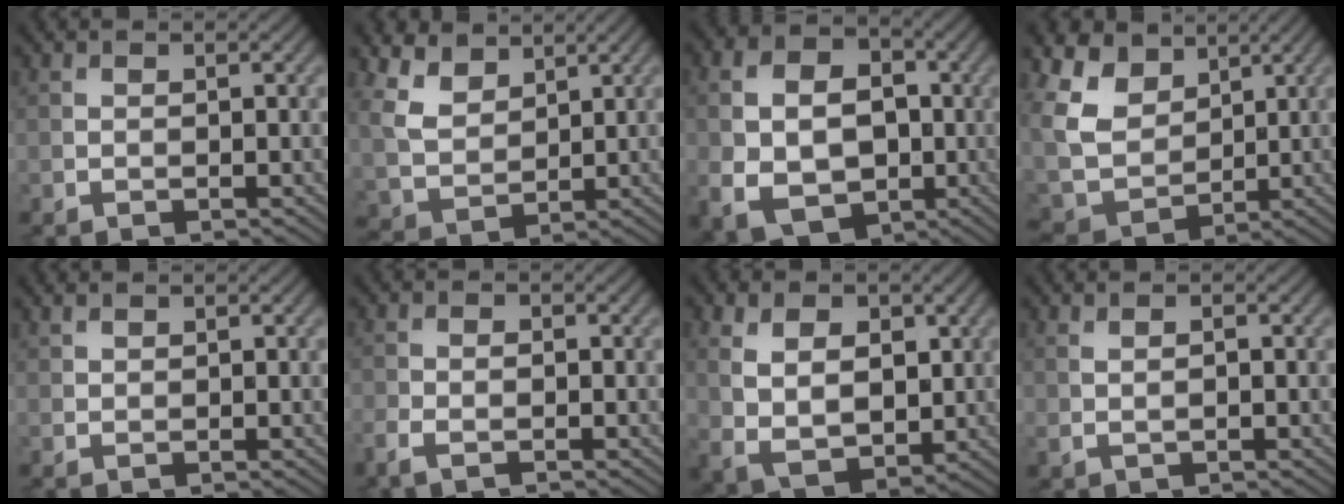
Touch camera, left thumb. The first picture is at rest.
{"total": 6.6, "force": [4.2, 3.8, 3.4], "torque": [-0.100, -0.005, 0.089]}
{"total": 11.5, "force": [-1.9, 8.7, 7.3], "torque": [-0.150, -0.020, -0.039]}
{"total": 10.5, "force": [4.5, 7.4, 5.9], "torque": [-0.173, 0.006, 0.083]}
{"total": 0.9, "force": [0.8, 0.3, 0.3], "torque": [-0.011, 0.001, 0.019]}
{"total": 2.6, "force": [-1.5, 1.1, 1.8], "torque": [-0.041, -0.001, -0.035]}
{"total": 8.4, "force": [2.1, 5.7, 5.7], "torque": [-0.138, -0.004, 0.047]}
{"total": 1.4, "force": [0.1, 0.6, 1.3], "torque": [-0.031, 0.001, 0.005]}